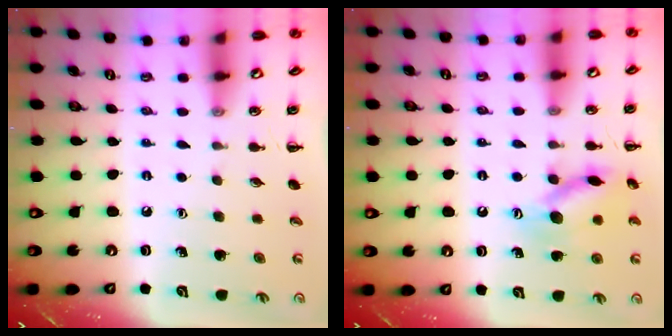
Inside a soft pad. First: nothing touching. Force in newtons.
{"total": 13.2, "press": 13.2, "slide": 1.1}